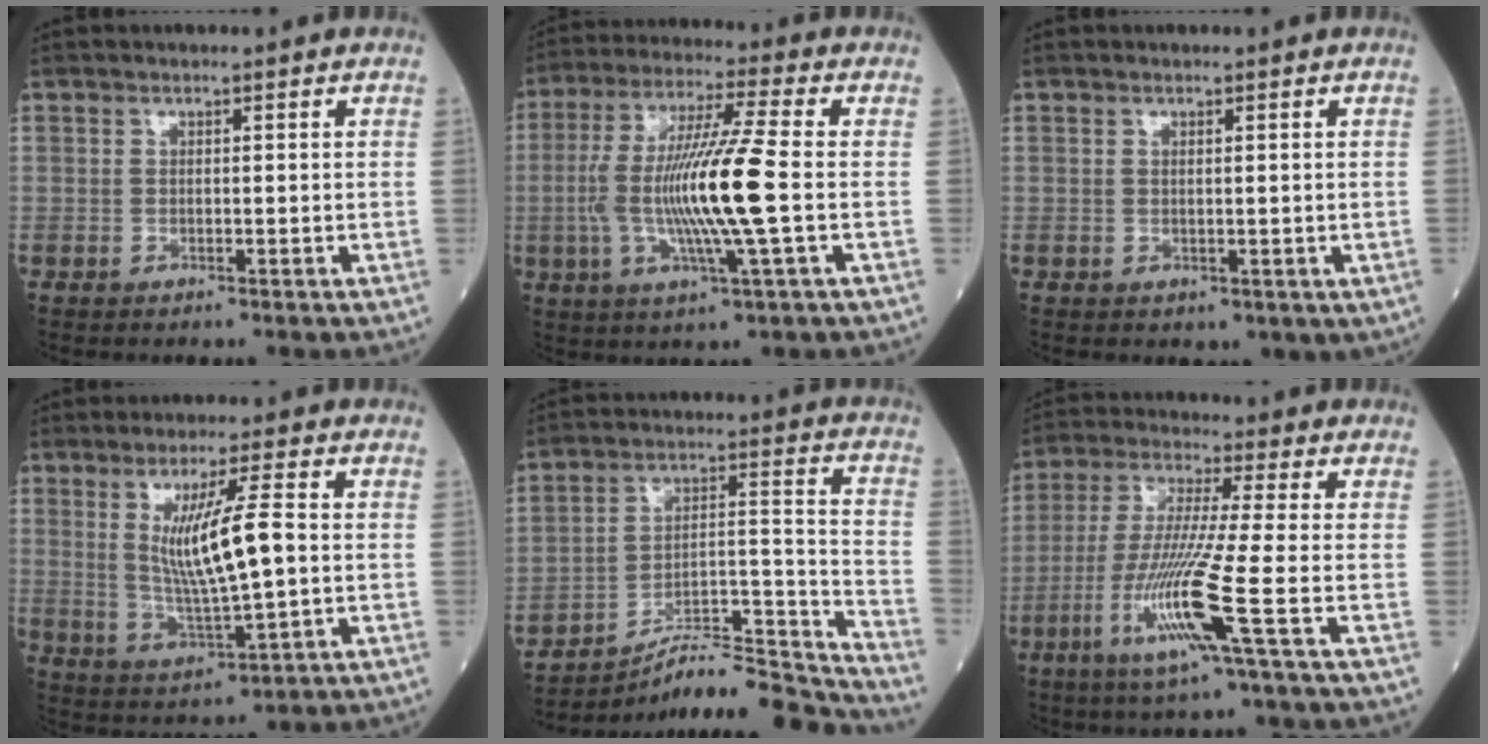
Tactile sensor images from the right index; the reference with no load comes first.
{"total": 13.7, "force": [-1.3, -0.2, 13.6], "torque": [-0.268, 0.000, -0.028]}
{"total": 2.6, "force": [0.1, 1.5, 2.1], "torque": [-0.031, -0.006, 0.013]}
{"total": 10.2, "force": [1.2, 0.6, 10.1], "torque": [-0.193, -0.010, 0.030]}
{"total": 18.8, "force": [-17.9, 0.1, 5.7], "torque": [-0.071, 0.040, -0.279]}
{"total": 11.8, "force": [-4.4, -1.9, 10.7], "torque": [-0.219, -0.026, -0.090]}